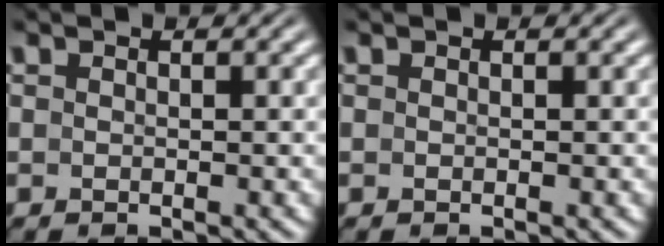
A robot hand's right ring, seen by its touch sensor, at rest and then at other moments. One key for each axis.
{"total": 0.0}